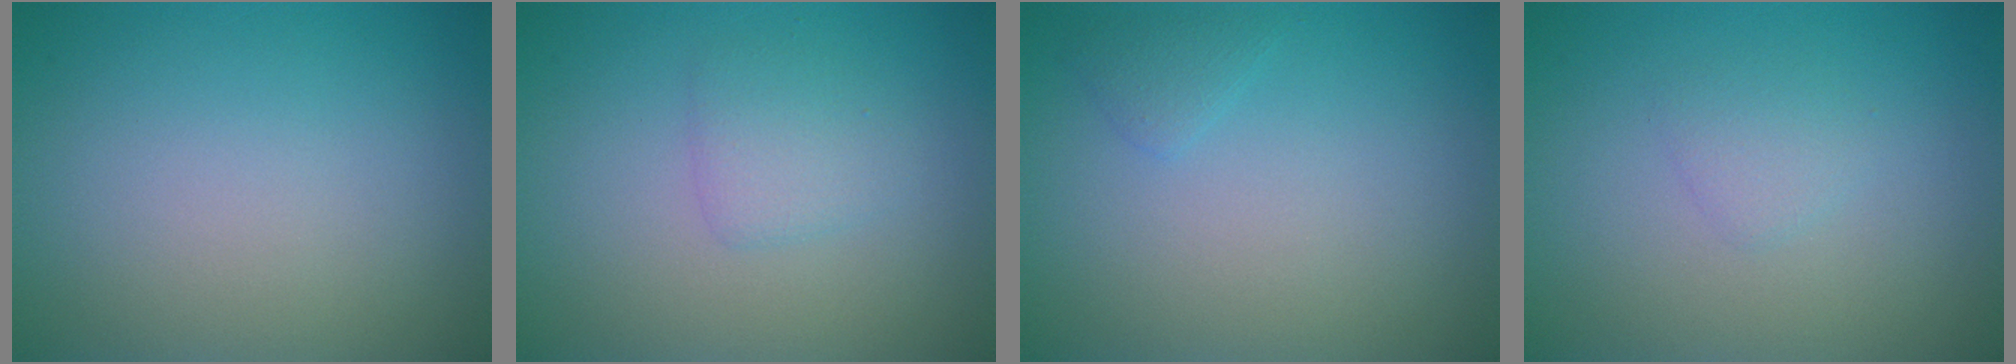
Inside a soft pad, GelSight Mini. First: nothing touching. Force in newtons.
{"total": 1.8, "press": 1.8, "slide": 0.1}
{"total": 0.9, "press": 0.9, "slide": 0.1}
{"total": 1.1, "press": 1.1, "slide": 0.0}